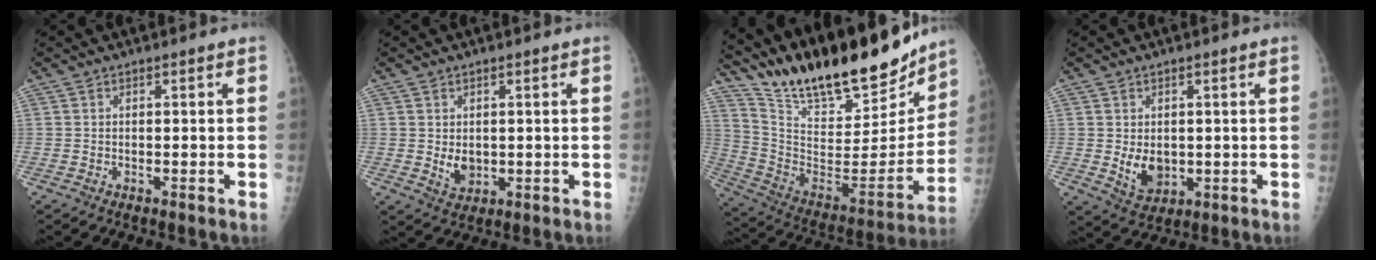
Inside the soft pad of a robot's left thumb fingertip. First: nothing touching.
{"total": 3.6, "force": [0.2, 2.7, 2.4], "torque": [-0.029, -0.009, 0.014]}
{"total": 28.5, "force": [23.4, 8.4, 13.8], "torque": [-0.205, -0.095, 0.376]}
{"total": 5.5, "force": [0.0, 4.1, 3.7], "torque": [-0.046, -0.012, 0.016]}